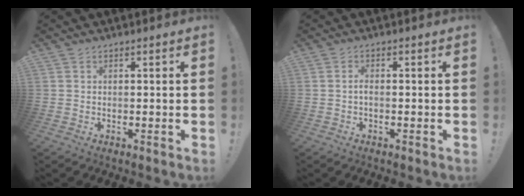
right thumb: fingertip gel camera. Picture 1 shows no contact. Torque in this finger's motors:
{"motor_torque": [0.03, -0.10, -0.31, 0.50, 0.02]}